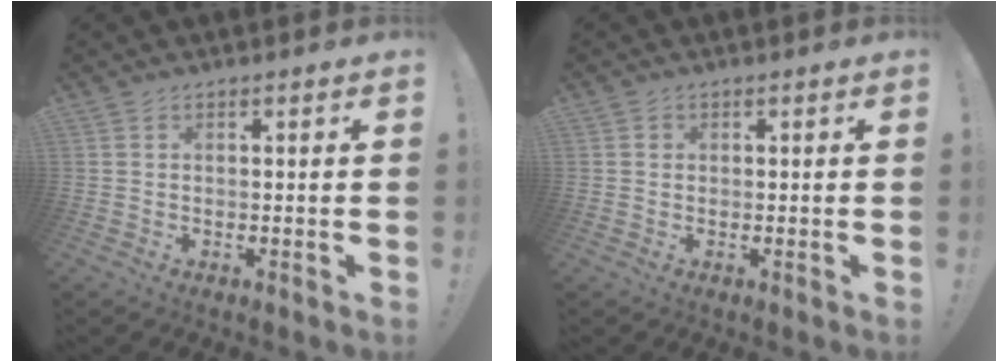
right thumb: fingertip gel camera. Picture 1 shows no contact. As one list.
[{"total": 1.0, "force": [0.1, 1.0, 0.1], "torque": [0.005, 0.001, -0.001]}]